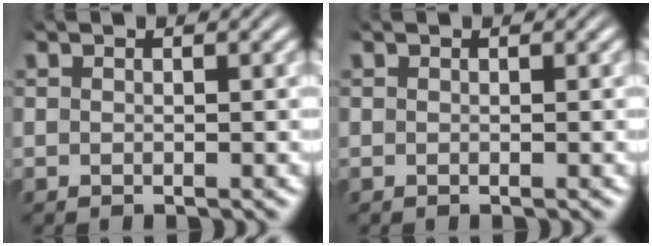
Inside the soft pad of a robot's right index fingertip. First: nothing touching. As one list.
[{"total": 0.0}]